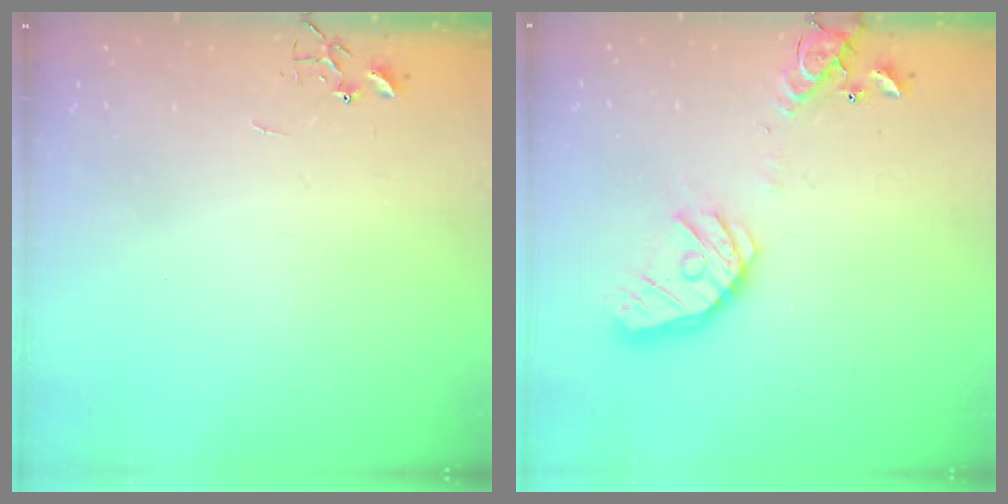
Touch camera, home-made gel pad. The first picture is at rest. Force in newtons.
{"total": 16.9, "press": 16.7, "slide": 3.0}